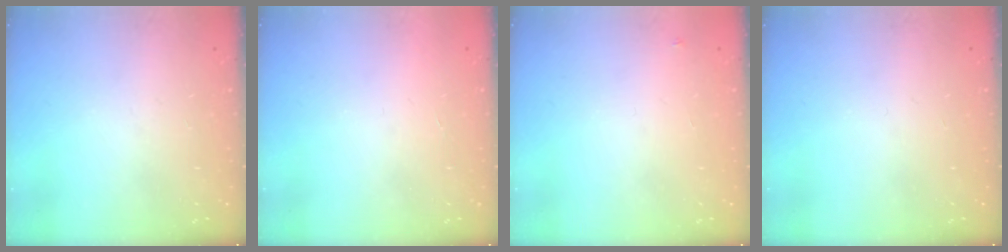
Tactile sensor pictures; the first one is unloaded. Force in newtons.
{"total": 1.6, "press": 1.5, "slide": 0.1}
{"total": 2.6, "press": 2.6, "slide": 0.2}
{"total": 0.0}